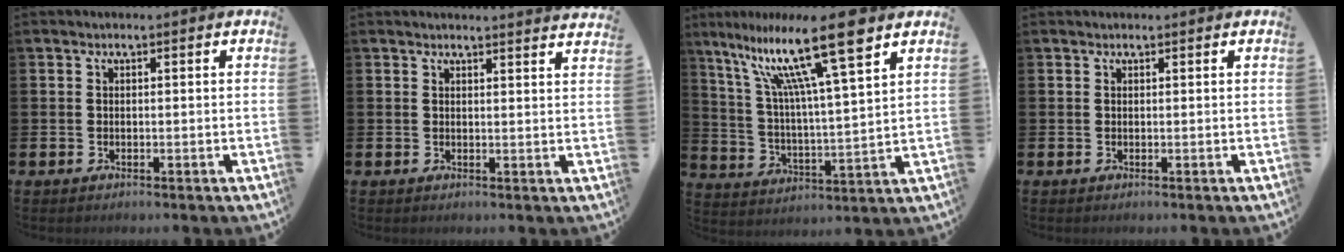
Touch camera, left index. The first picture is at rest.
{"total": 1.9, "force": [1.9, -0.2, -0.3], "torque": [0.012, -0.018, 0.032]}
{"total": 15.3, "force": [10.5, 1.7, 11.0], "torque": [-0.217, -0.049, 0.170]}
{"total": 0.0}